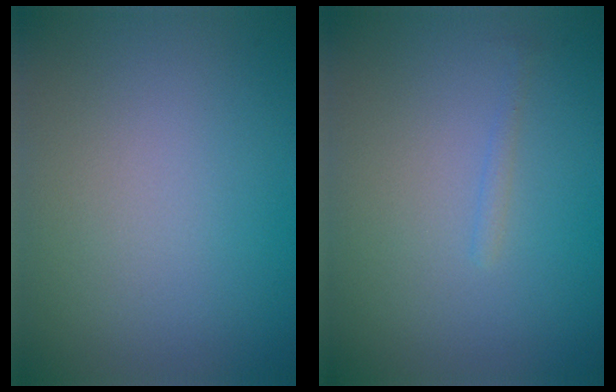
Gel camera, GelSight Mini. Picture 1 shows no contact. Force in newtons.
{"total": 0.6, "press": 0.6, "slide": 0.0}